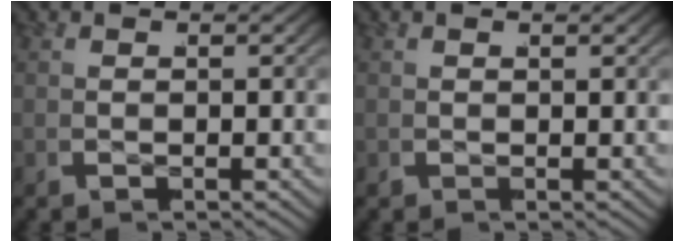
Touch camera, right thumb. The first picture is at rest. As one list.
[{"total": 0.0}]